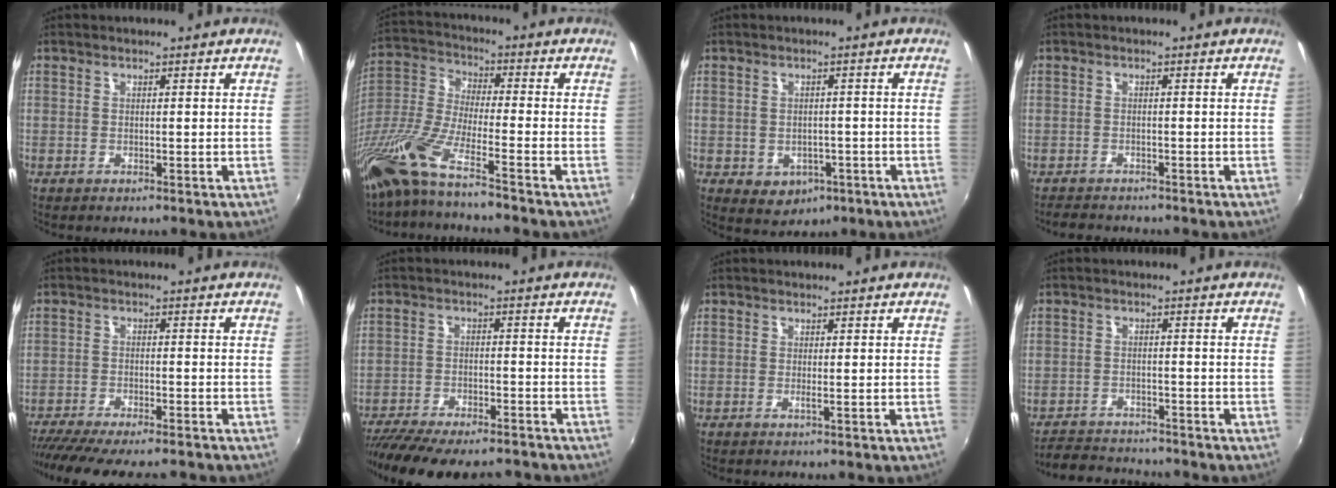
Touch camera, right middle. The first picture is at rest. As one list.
[{"total": 12.6, "force": [-9.5, 0.1, 8.4], "torque": [-0.177, -0.023, -0.190]}, {"total": 5.8, "force": [-2.0, 4.8, 2.5], "torque": [-0.059, -0.005, -0.012]}, {"total": 2.7, "force": [-2.4, 1.0, 0.7], "torque": [-0.023, -0.011, -0.043]}, {"total": 13.4, "force": [-11.6, 2.3, 6.4], "torque": [-0.133, -0.040, -0.178]}, {"total": 17.1, "force": [-14.4, 4.6, 8.0], "torque": [-0.165, -0.036, -0.214]}, {"total": 0.6, "force": [0.0, -0.3, 0.5], "torque": [-0.009, -0.005, -0.002]}, {"total": 7.6, "force": [-7.2, 2.0, 1.4], "torque": [-0.054, 0.003, -0.114]}]